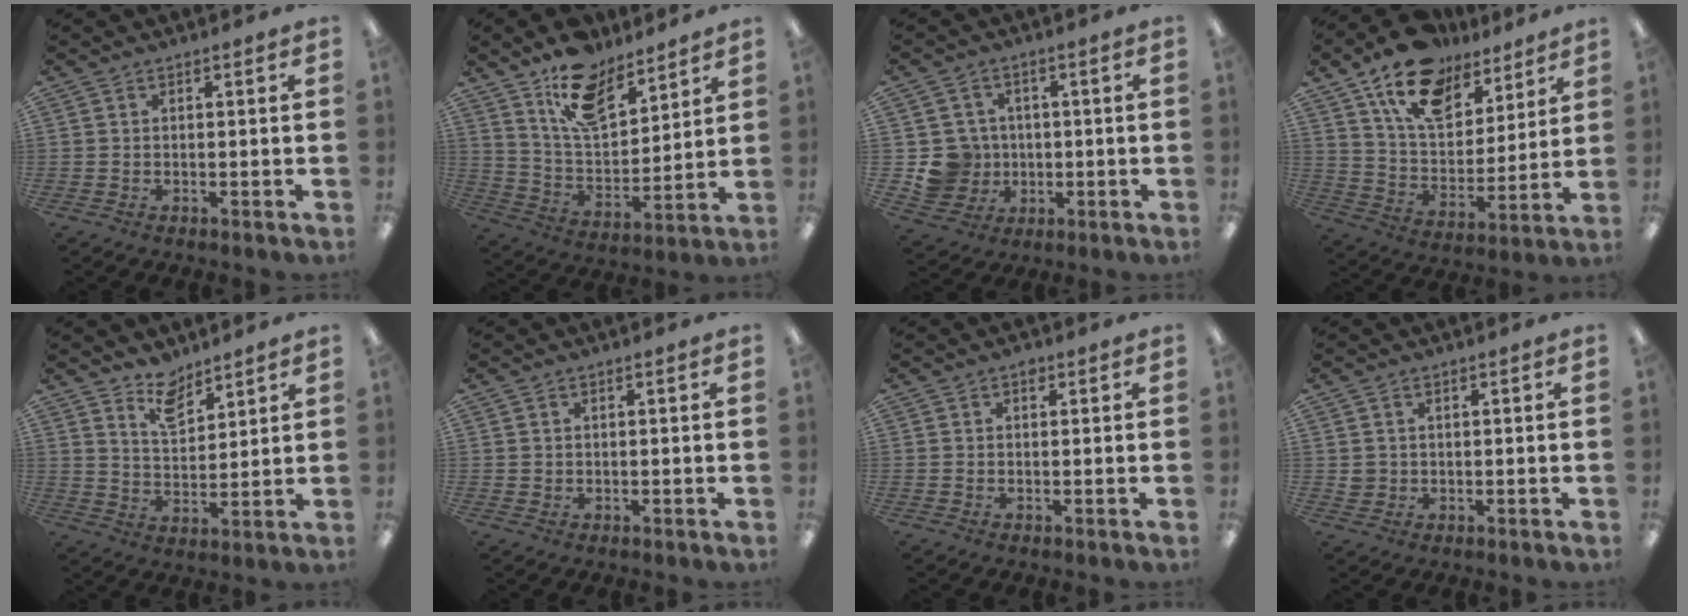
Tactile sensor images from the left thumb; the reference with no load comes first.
{"total": 14.1, "force": [10.8, 6.3, 6.6], "torque": [-0.113, -0.062, 0.198]}
{"total": 8.7, "force": [-0.5, 8.6, 1.6], "torque": [-0.050, 0.011, 0.005]}
{"total": 17.9, "force": [12.5, 9.7, 8.4], "torque": [-0.152, -0.066, 0.226]}
{"total": 7.8, "force": [6.3, 3.6, 2.7], "torque": [-0.041, -0.037, 0.116]}
{"total": 0.8, "force": [0.4, 0.7, 0.0], "torque": [-0.001, 0.003, 0.007]}
{"total": 1.0, "force": [0.6, 0.7, 0.4], "torque": [-0.001, -0.001, 0.009]}
{"total": 2.1, "force": [0.8, 1.9, 0.3], "torque": [-0.009, 0.002, 0.014]}